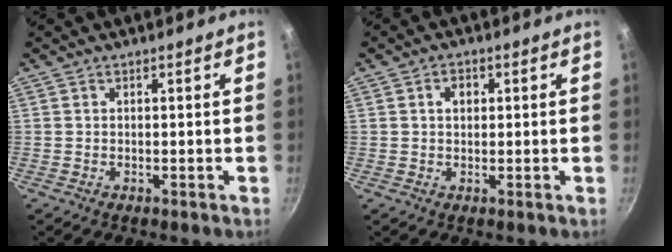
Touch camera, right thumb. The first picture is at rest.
{"total": 2.7, "force": [0.6, 2.0, 1.6], "torque": [-0.012, 0.005, 0.008]}